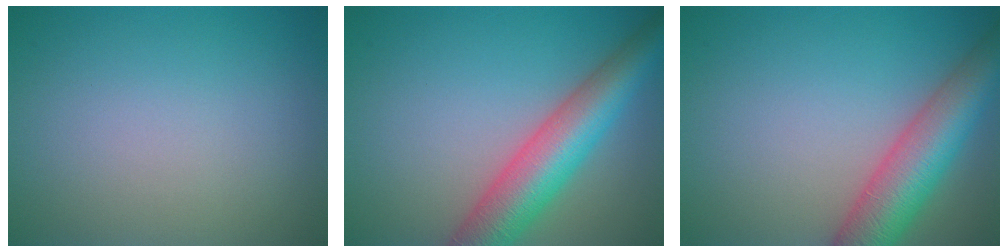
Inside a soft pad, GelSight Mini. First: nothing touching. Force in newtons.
{"total": 7.8, "press": 7.8, "slide": 0.3}
{"total": 7.4, "press": 7.4, "slide": 0.4}